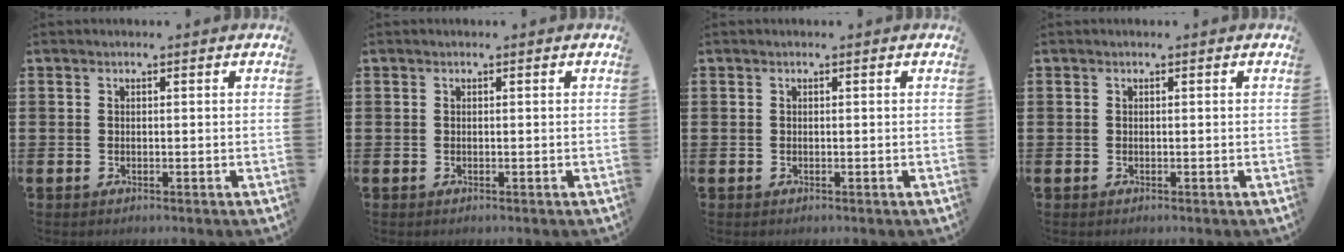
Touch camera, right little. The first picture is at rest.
{"total": 0.0}
{"total": 0.0}
{"total": 0.0}